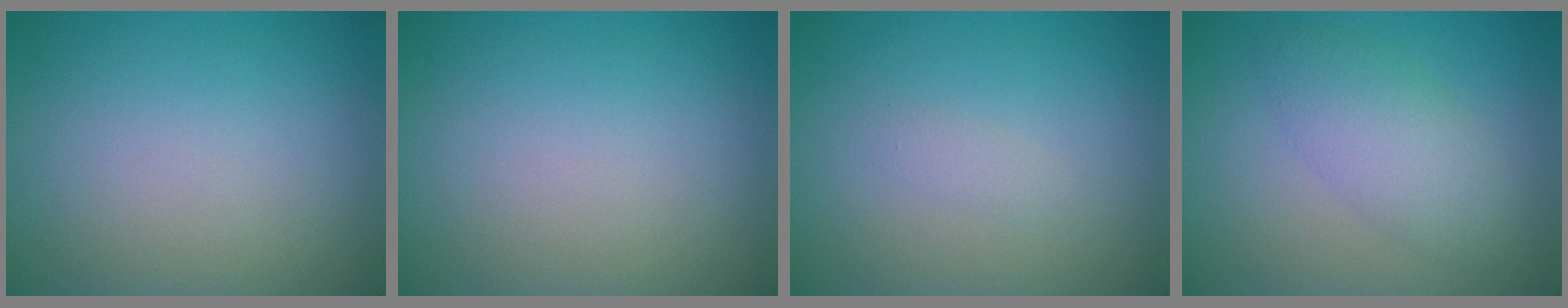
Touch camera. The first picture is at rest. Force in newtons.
{"total": 0.0}
{"total": 0.7, "press": 0.7, "slide": 0.0}
{"total": 3.8, "press": 3.8, "slide": 0.1}